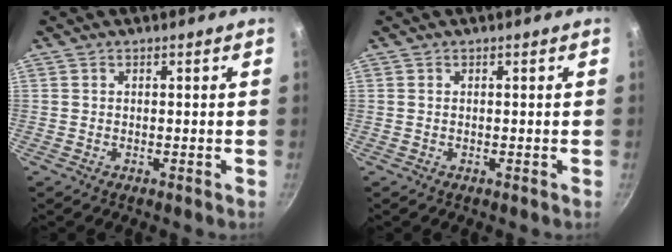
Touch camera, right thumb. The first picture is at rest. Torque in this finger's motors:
{"motor_torque": [0.17, 0.08, 0.41, -0.03, 0.05]}